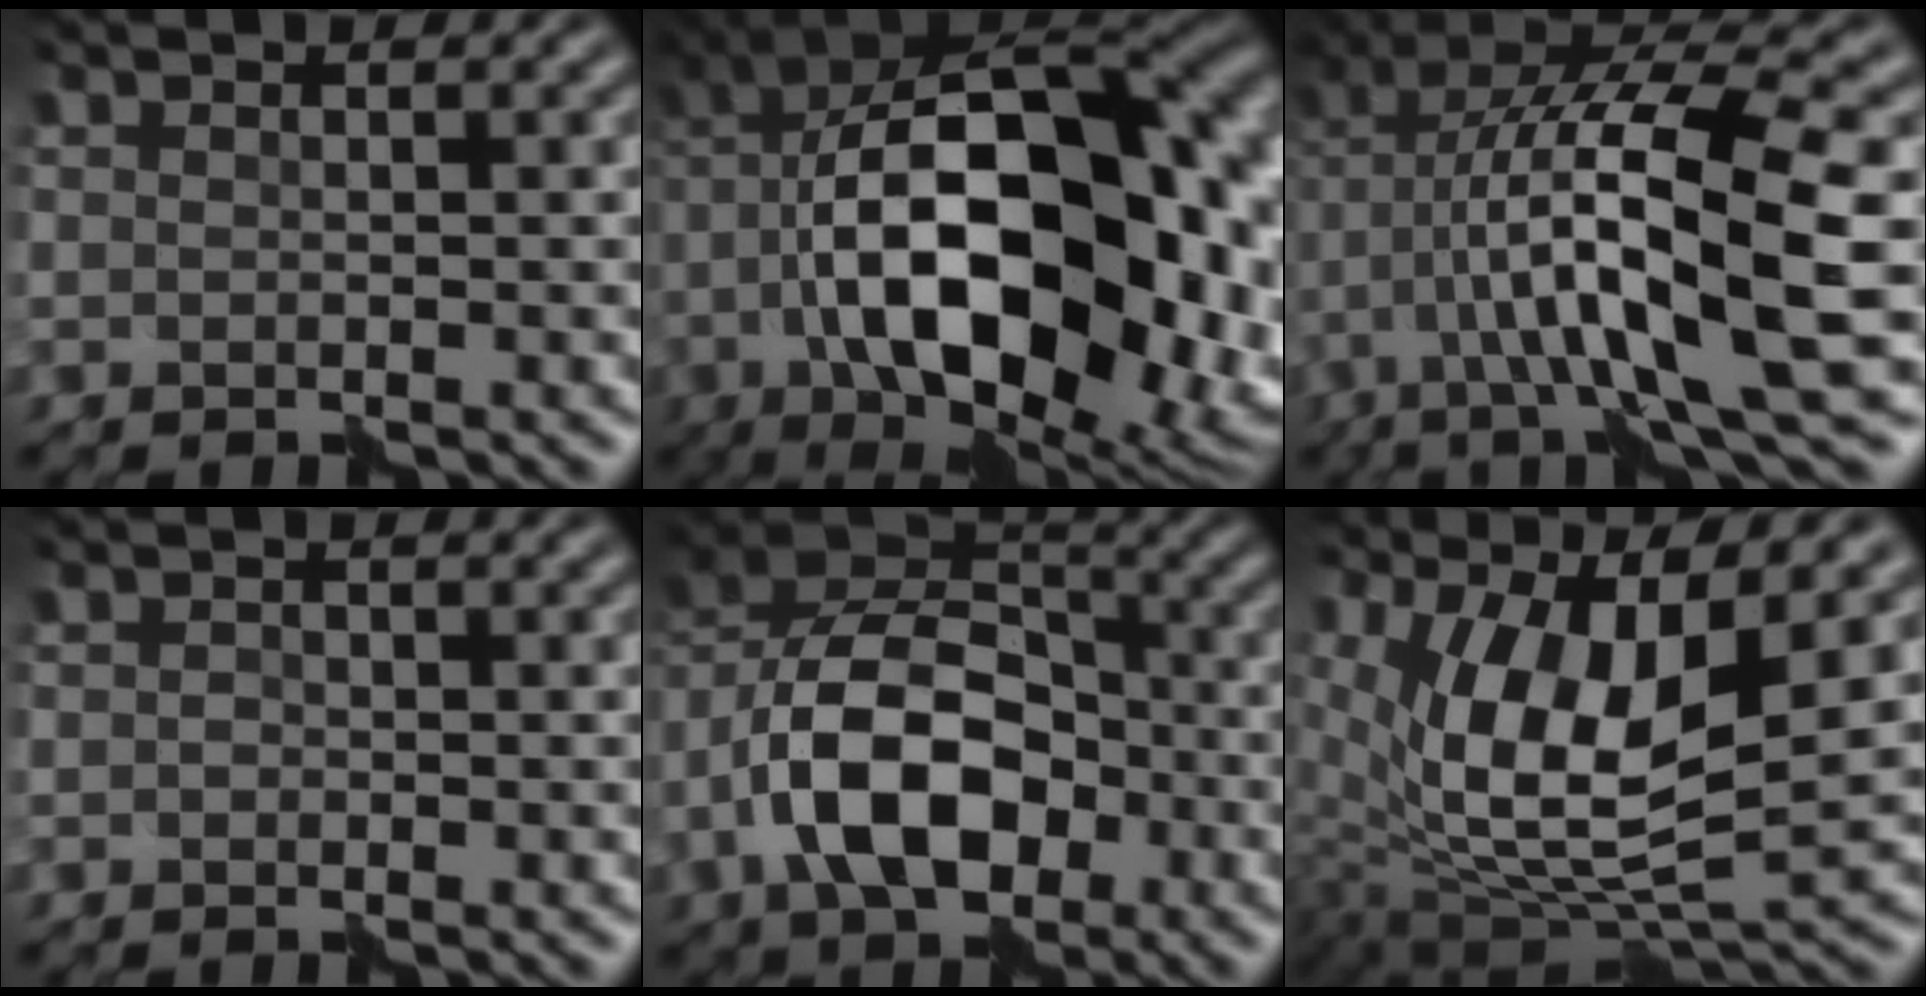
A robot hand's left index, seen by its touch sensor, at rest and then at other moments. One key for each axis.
{"total": 18.0, "fx": -2.7, "fy": 9.3, "fz": 15.2, "tx": -0.235, "ty": 0.014, "tz": -0.053}
{"total": 13.7, "fx": -1.2, "fy": 3.3, "fz": 13.2, "tx": -0.230, "ty": 0.019, "tz": -0.025}
{"total": 0.6, "fx": -0.3, "fy": 0.5, "fz": 0.1, "tx": 0.000, "ty": 0.001, "tz": -0.011}
{"total": 10.4, "fx": -4.1, "fy": 6.1, "fz": 7.3, "tx": -0.133, "ty": 0.018, "tz": -0.091}
{"total": 10.6, "fx": 3.1, "fy": 3.7, "fz": 9.4, "tx": -0.184, "ty": -0.008, "tz": 0.055}